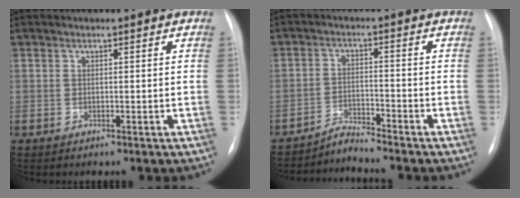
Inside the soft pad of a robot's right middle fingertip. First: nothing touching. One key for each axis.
{"total": 3.2, "fx": -3.0, "fy": -0.9, "fz": -0.6, "tx": 0.007, "ty": -0.018, "tz": -0.052}